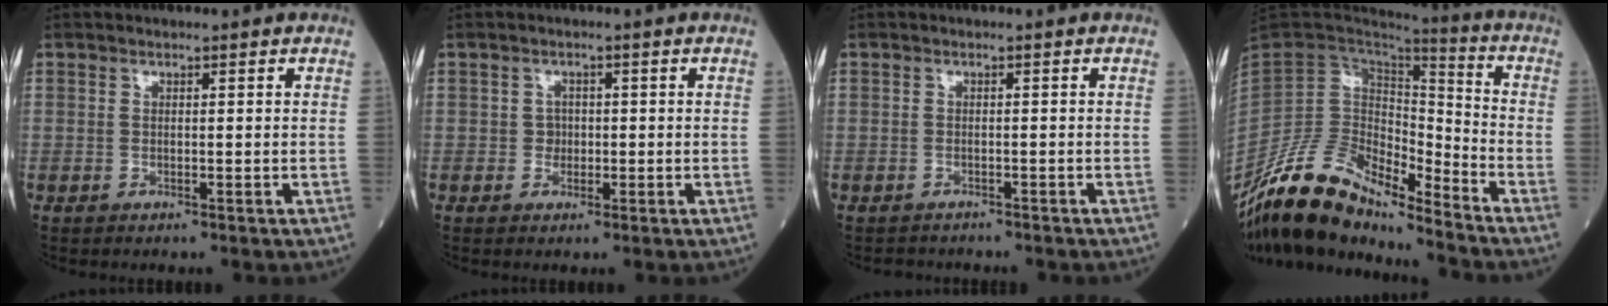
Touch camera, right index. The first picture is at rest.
{"total": 1.6, "force": [-0.3, 1.5, 0.5], "torque": [-0.002, 0.005, -0.005]}
{"total": 2.0, "force": [-1.8, 0.8, -0.3], "torque": [0.004, -0.001, -0.030]}
{"total": 15.7, "force": [-13.1, 4.7, 7.2], "torque": [-0.125, 0.042, -0.244]}